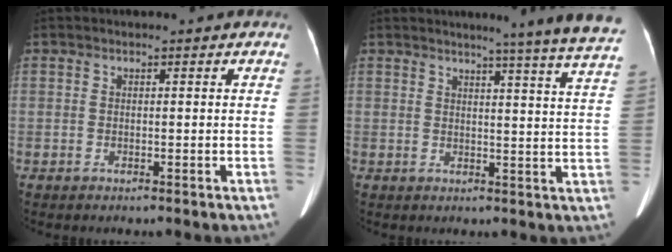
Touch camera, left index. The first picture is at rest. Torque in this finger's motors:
{"motor_torque": [0.78, -1.18, 0.15, 0.07]}